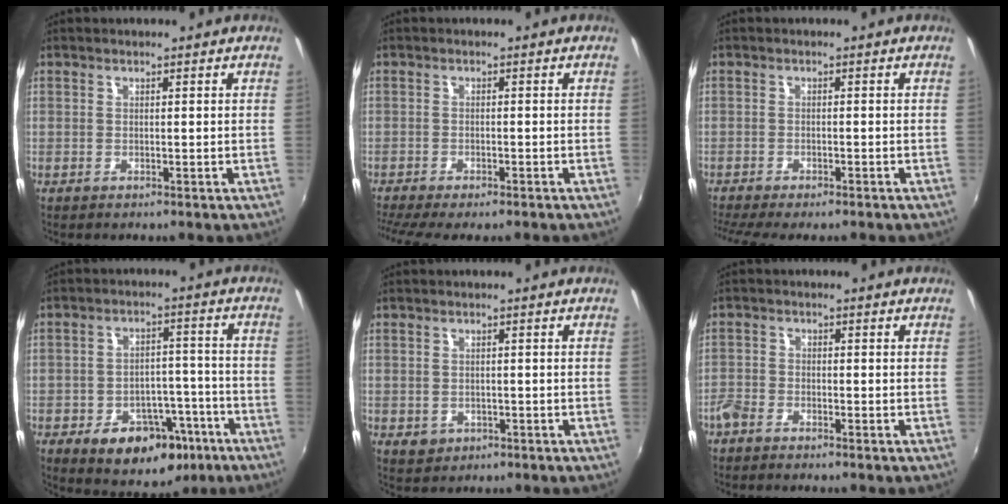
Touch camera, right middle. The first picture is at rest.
{"total": 6.8, "force": [-5.7, 1.0, 3.6], "torque": [-0.088, -0.033, -0.096]}
{"total": 6.7, "force": [-5.8, 0.9, 3.3], "torque": [-0.082, -0.029, -0.095]}
{"total": 13.2, "force": [-7.3, 8.5, 6.9], "torque": [-0.115, 0.024, -0.083]}
{"total": 2.7, "force": [-0.8, 2.3, 1.0], "torque": [-0.023, -0.004, -0.007]}
{"total": 3.1, "force": [-2.7, 1.3, 0.9], "torque": [-0.032, -0.003, -0.059]}